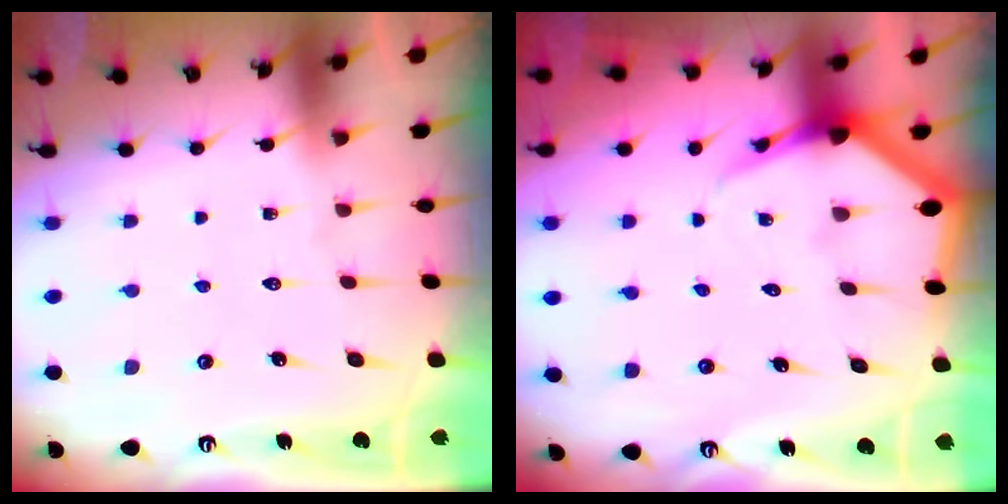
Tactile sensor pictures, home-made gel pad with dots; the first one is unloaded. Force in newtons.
{"total": 4.6, "press": 4.6, "slide": 0.5}